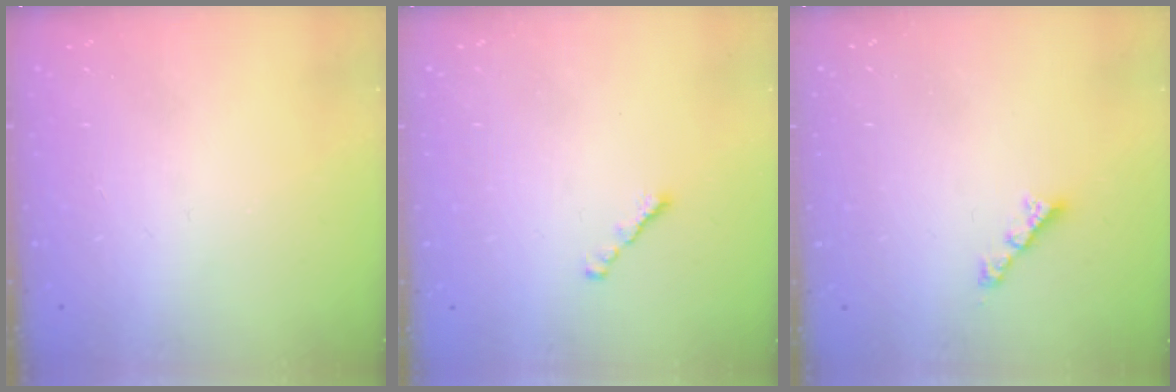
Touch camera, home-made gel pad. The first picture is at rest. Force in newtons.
{"total": 1.3, "press": 1.2, "slide": 0.5}
{"total": 2.6, "press": 2.6, "slide": 0.1}